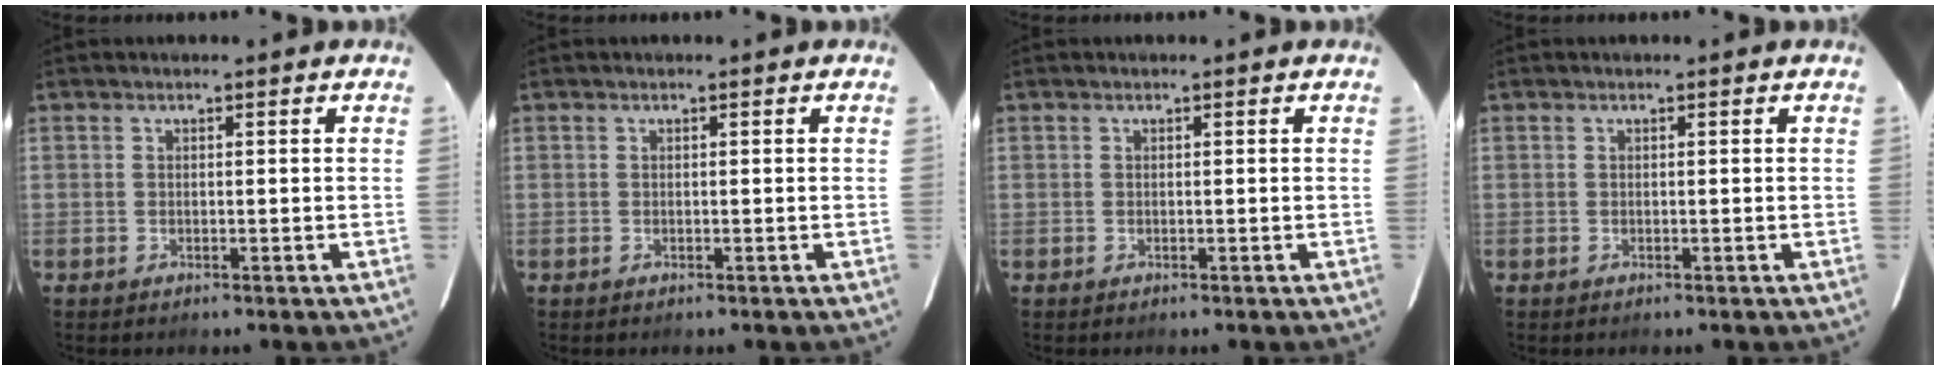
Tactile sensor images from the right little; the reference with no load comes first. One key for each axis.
{"total": 0.0}
{"total": 0.0}
{"total": 0.0}